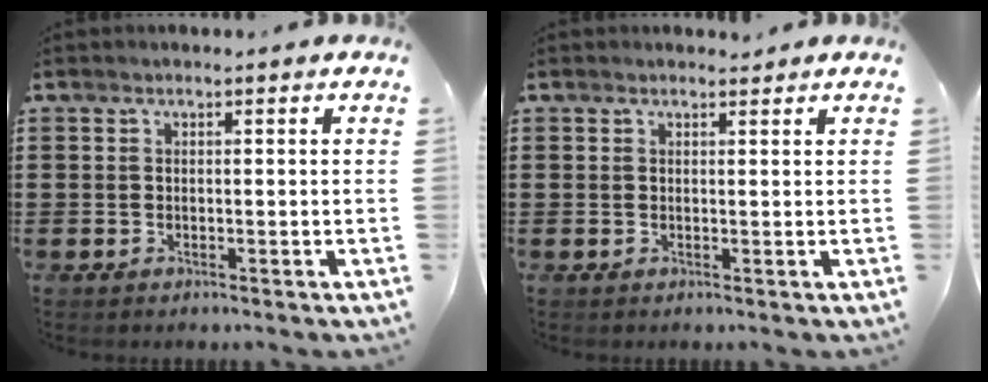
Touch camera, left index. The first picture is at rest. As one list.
[{"total": 0.9, "force": [0.8, 0.3, 0.1], "torque": [0.003, -0.002, 0.014]}]